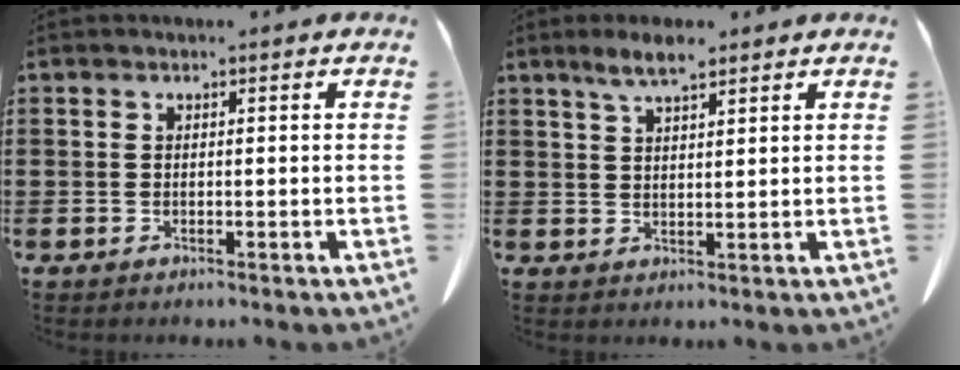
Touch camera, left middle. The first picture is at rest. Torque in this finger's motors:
{"motor_torque": [1.22, 0.92, 0.11, 0.05]}